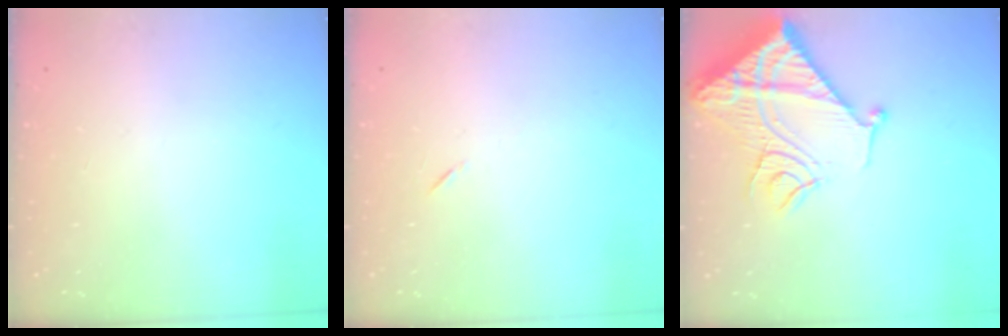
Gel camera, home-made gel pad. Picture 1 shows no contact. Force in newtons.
{"total": 4.9, "press": 4.5, "slide": 1.9}
{"total": 19.7, "press": 19.6, "slide": 2.1}